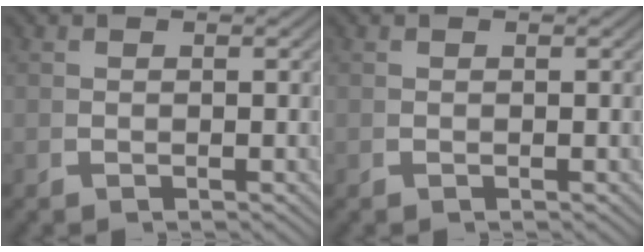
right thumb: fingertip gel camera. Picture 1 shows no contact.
{"total": 0.0}